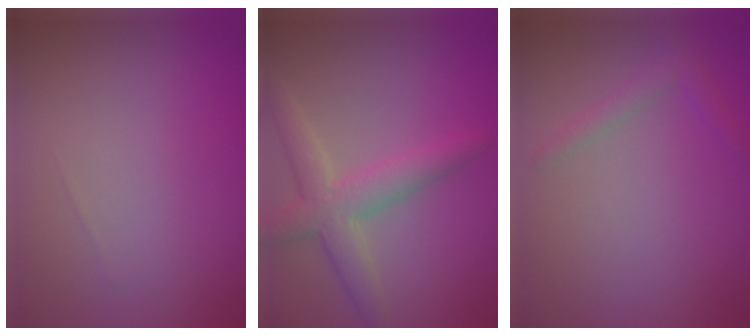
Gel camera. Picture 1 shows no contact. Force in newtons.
{"total": 4.2, "press": 4.2, "slide": 0.3}
{"total": 1.4, "press": 1.4, "slide": 0.1}